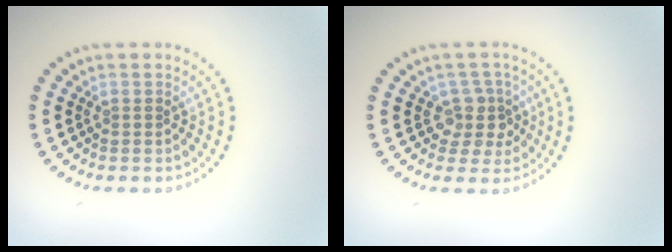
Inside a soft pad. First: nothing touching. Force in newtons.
{"total": 2.8, "press": 2.2, "slide": 1.8}